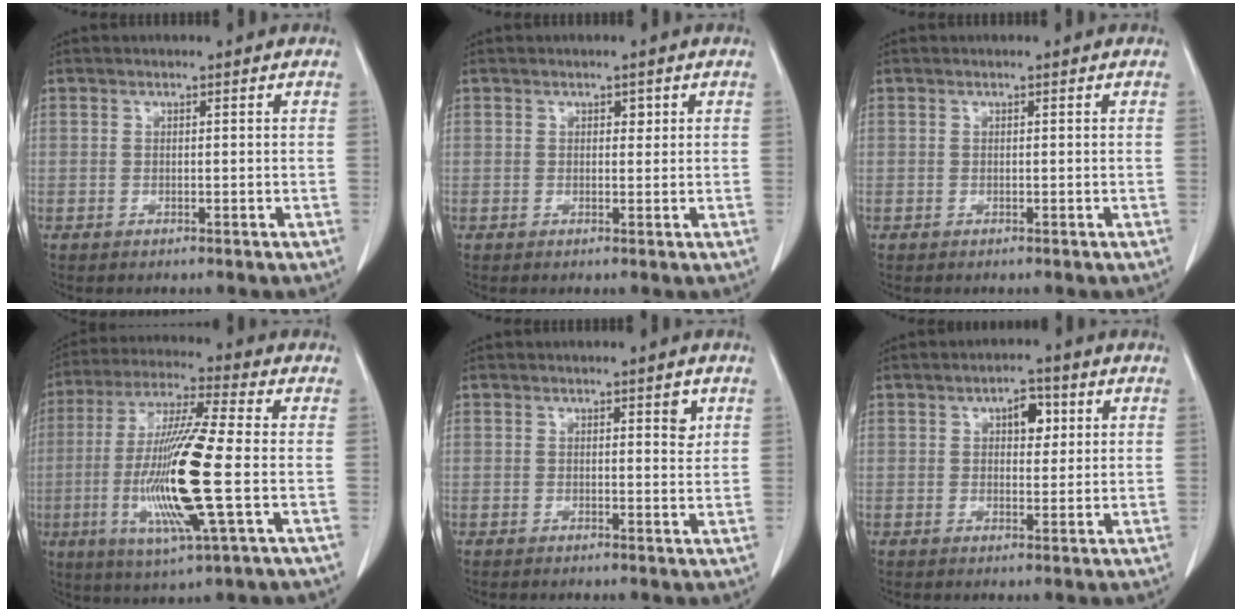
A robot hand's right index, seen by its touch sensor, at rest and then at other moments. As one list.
[{"total": 1.0, "force": [0.5, 0.6, 0.7], "torque": [-0.005, -0.001, 0.005]}, {"total": 0.0}, {"total": 16.9, "force": [-3.0, 0.7, 16.6], "torque": [-0.337, -0.015, -0.060]}, {"total": 2.2, "force": [1.1, 0.6, 1.8], "torque": [-0.024, -0.005, 0.014]}, {"total": 4.0, "force": [1.5, 2.1, 3.1], "torque": [-0.043, 0.009, 0.021]}]